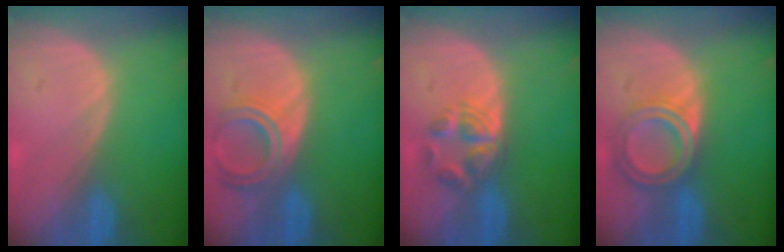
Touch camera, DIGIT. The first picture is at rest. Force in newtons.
{"total": 6.3, "press": 5.6, "slide": 2.8}
{"total": 5.9, "press": 4.8, "slide": 3.5}
{"total": 6.7, "press": 5.9, "slide": 3.1}